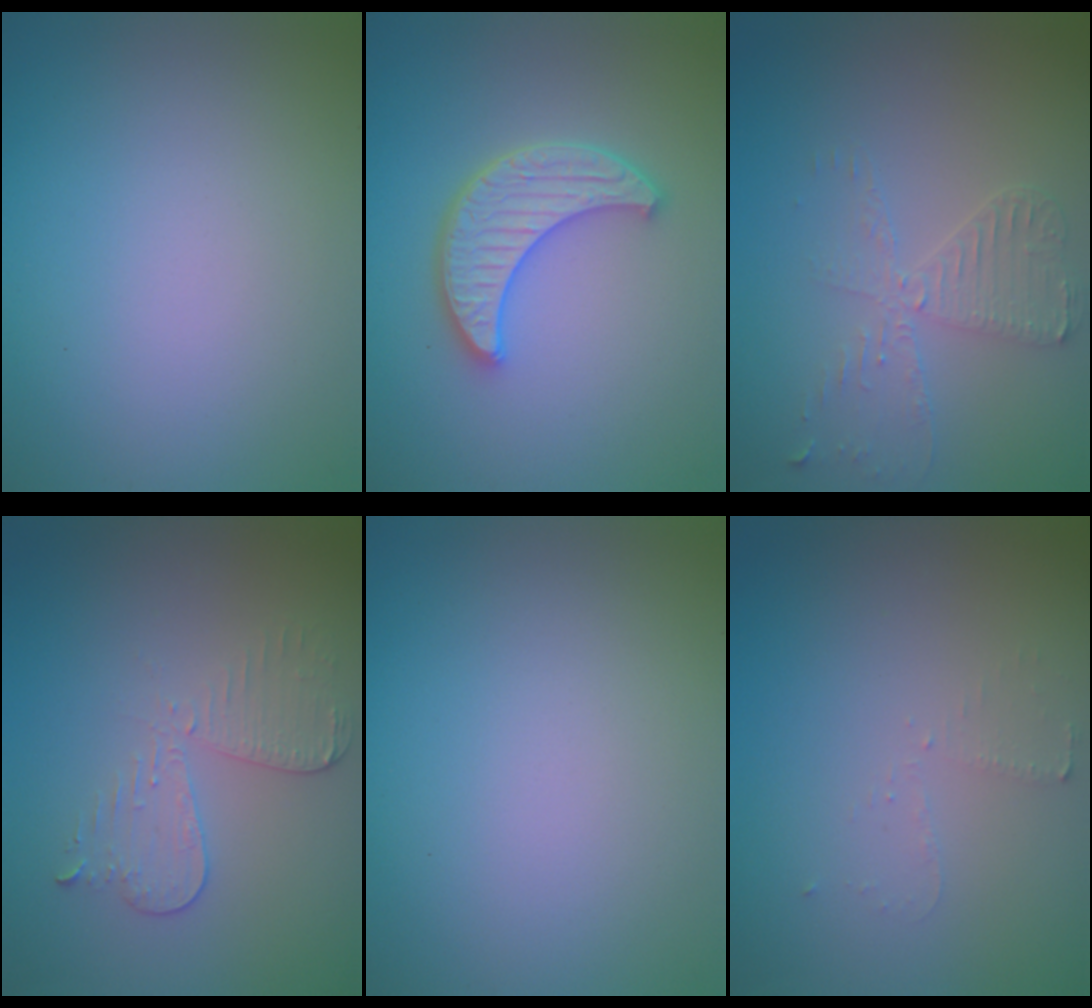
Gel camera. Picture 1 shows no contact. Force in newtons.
{"total": 4.5, "press": 4.0, "slide": 2.1}
{"total": 3.3, "press": 2.8, "slide": 1.7}
{"total": 3.0, "press": 2.7, "slide": 1.2}
{"total": 0.0}
{"total": 1.2, "press": 1.1, "slide": 0.3}